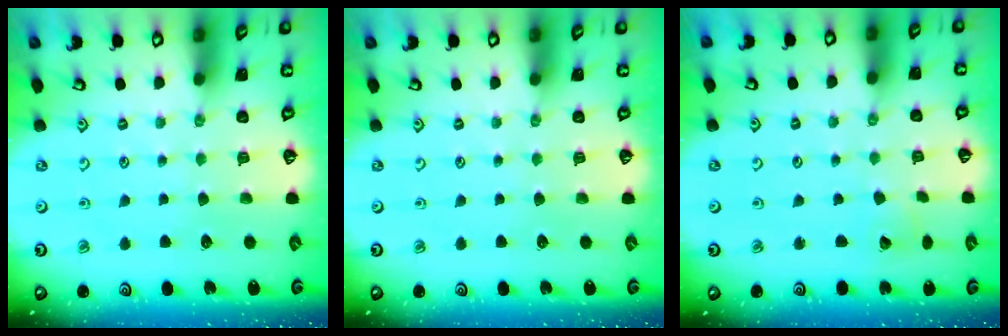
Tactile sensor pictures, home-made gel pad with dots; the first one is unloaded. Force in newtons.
{"total": 0.0}
{"total": 2.6, "press": 2.6, "slide": 0.3}